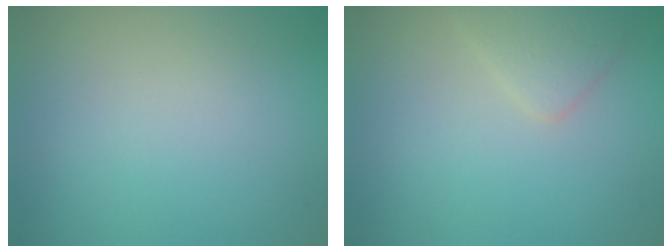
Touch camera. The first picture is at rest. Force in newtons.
{"total": 1.9, "press": 1.9, "slide": 0.0}